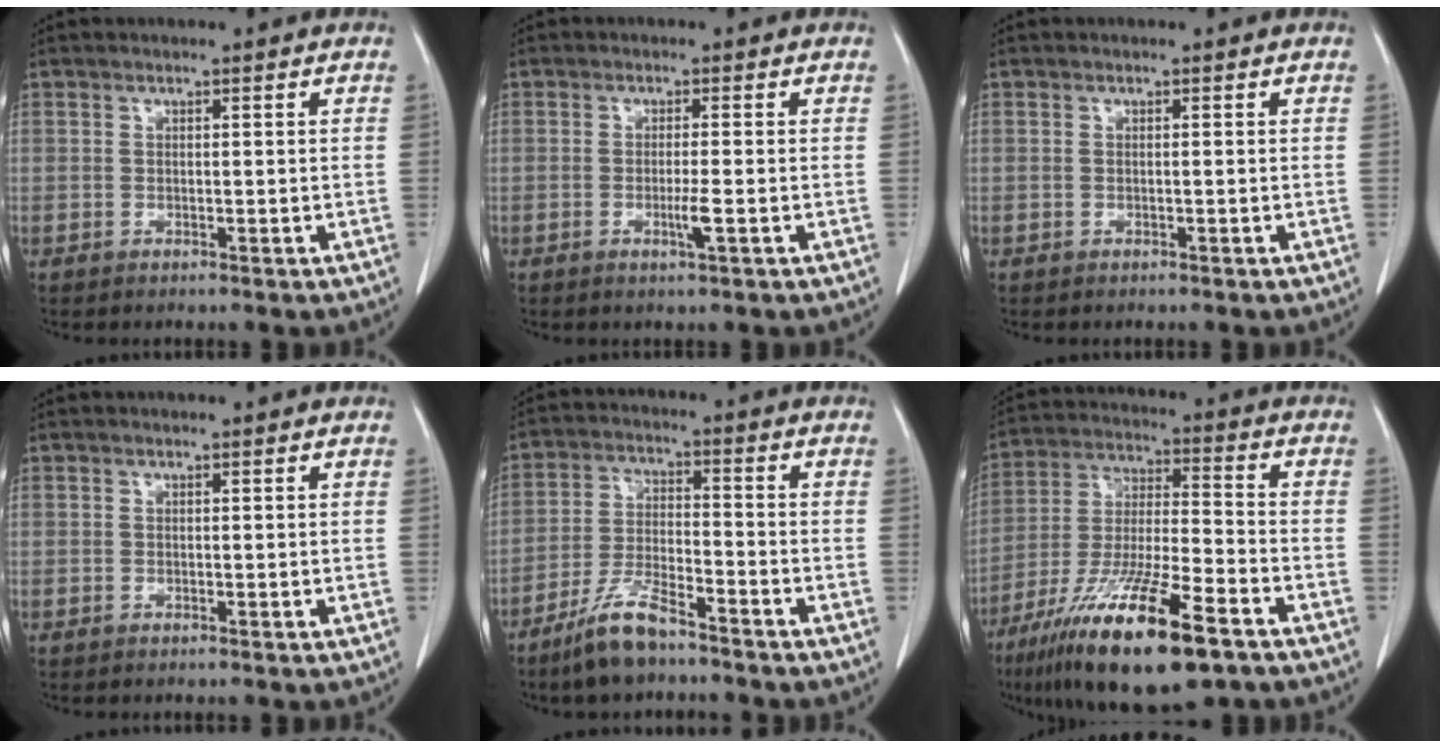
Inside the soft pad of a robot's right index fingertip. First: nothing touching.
{"total": 2.5, "force": [-0.8, -0.3, 2.4], "torque": [-0.046, -0.006, -0.013]}
{"total": 0.0}
{"total": 0.0}
{"total": 8.3, "force": [-6.4, 1.6, 4.9], "torque": [-0.106, -0.014, -0.125]}
{"total": 20.3, "force": [-12.3, 3.2, 15.8], "torque": [-0.293, -0.043, -0.217]}